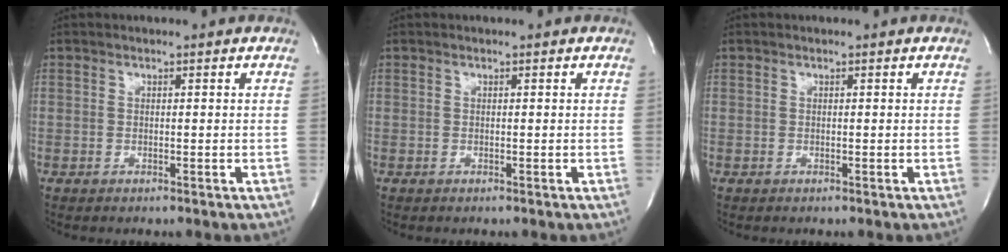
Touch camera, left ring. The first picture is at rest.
{"total": 0.0}
{"total": 0.0}